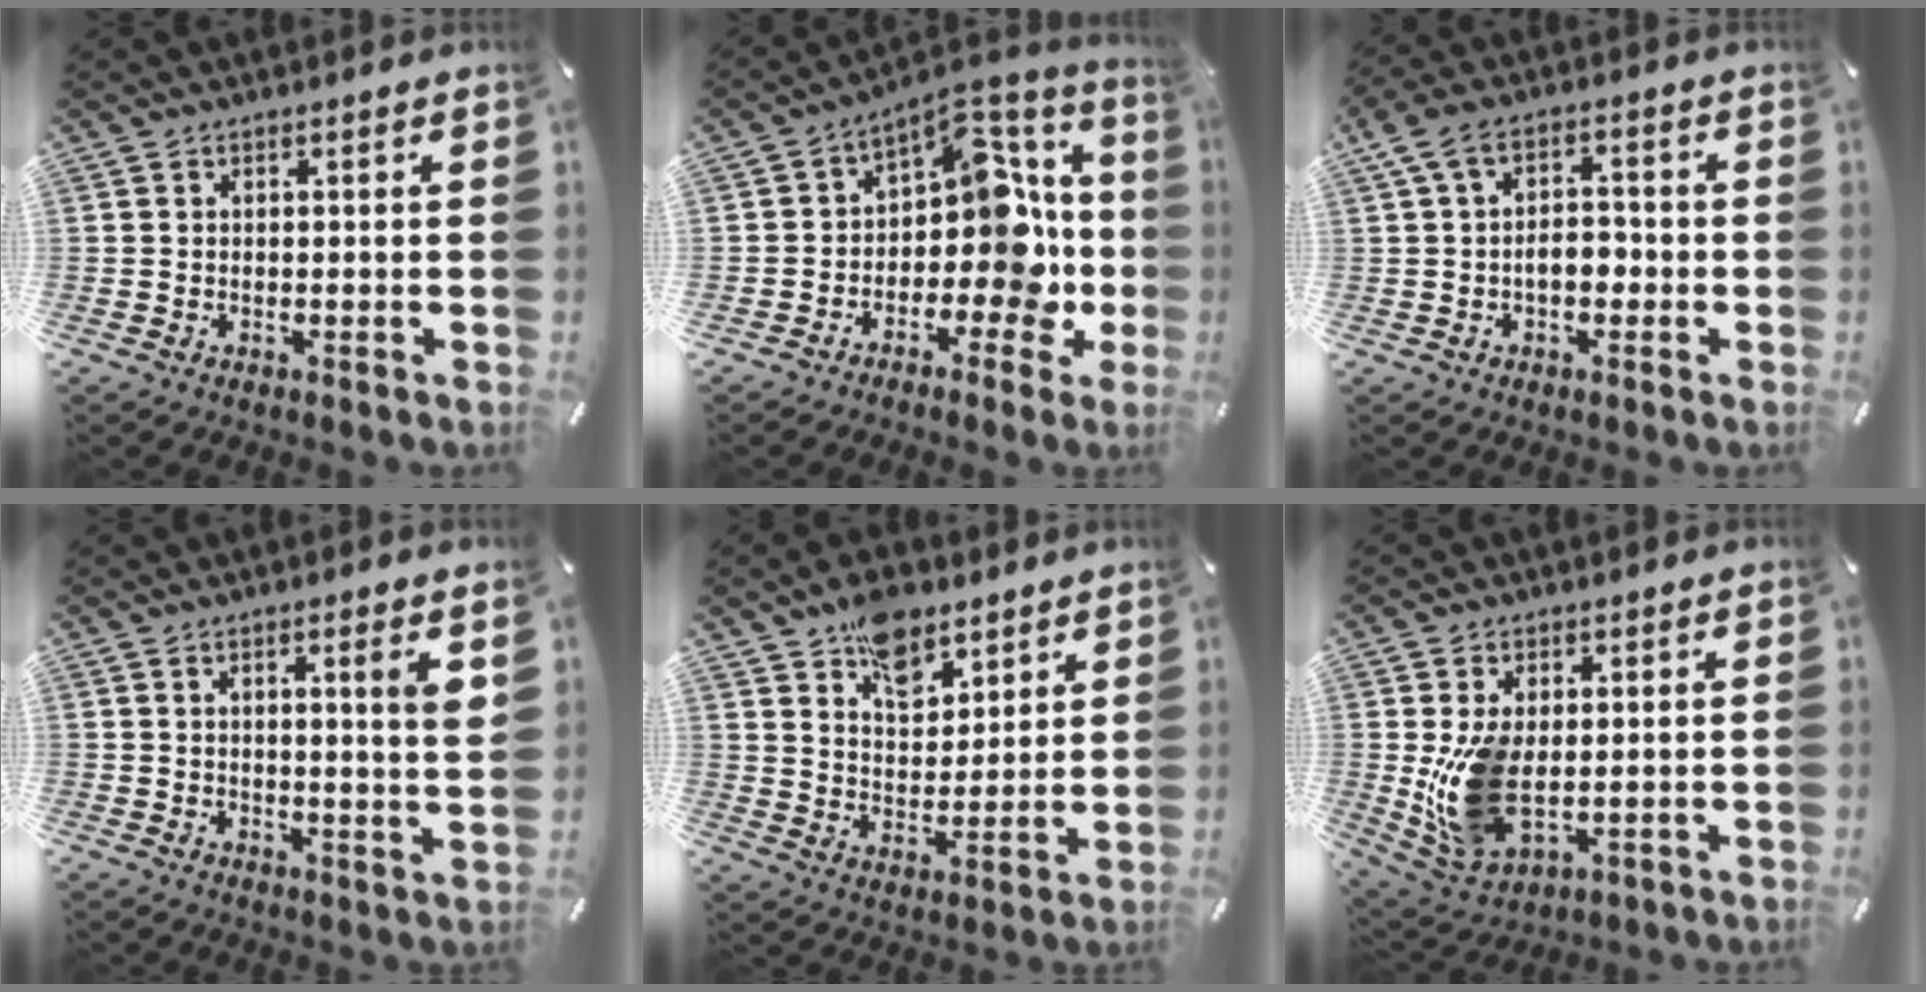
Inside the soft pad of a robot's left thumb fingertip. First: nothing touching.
{"total": 12.9, "force": [-0.8, 8.7, 9.5], "torque": [-0.125, -0.022, -0.021]}
{"total": 7.4, "force": [-1.0, 5.2, 5.1], "torque": [-0.092, 0.014, -0.018]}
{"total": 4.4, "force": [1.9, -0.2, 4.0], "torque": [-0.062, -0.014, 0.026]}
{"total": 10.5, "force": [7.5, 6.2, 3.8], "torque": [-0.046, -0.045, 0.134]}
{"total": 11.9, "force": [0.2, 7.2, 9.5], "torque": [-0.197, -0.019, 0.009]}